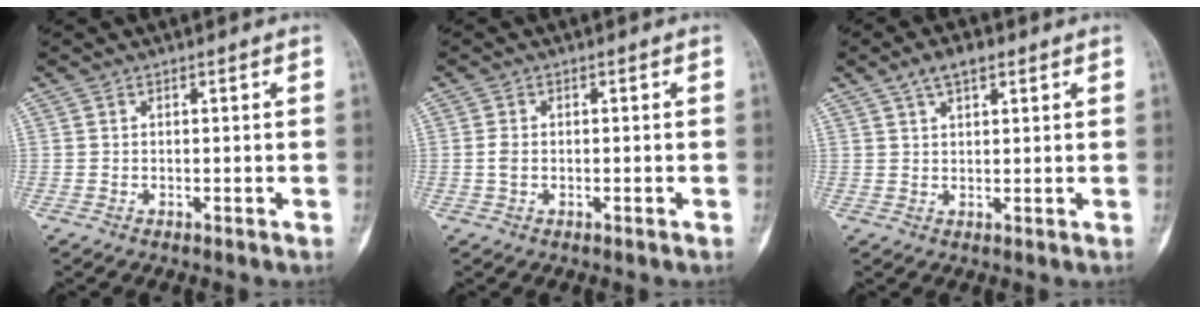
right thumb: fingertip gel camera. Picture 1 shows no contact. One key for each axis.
{"total": 1.6, "fx": -0.3, "fy": 1.0, "fz": 1.2, "tx": -0.033, "ty": 0.004, "tz": -0.007}
{"total": 4.8, "fx": 2.8, "fy": 2.2, "fz": 3.2, "tx": -0.048, "ty": 0.001, "tz": 0.048}